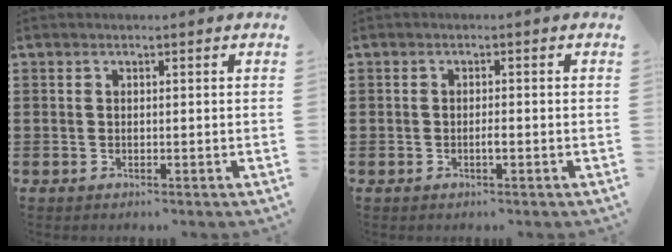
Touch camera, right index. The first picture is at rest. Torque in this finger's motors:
{"motor_torque": [1.21, 0.39, 0.11, 0.04]}